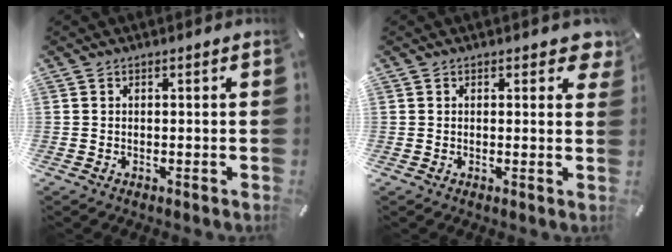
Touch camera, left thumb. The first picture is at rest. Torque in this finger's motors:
{"motor_torque": [1.91, 3.10, 1.51, -1.26, 0.30]}